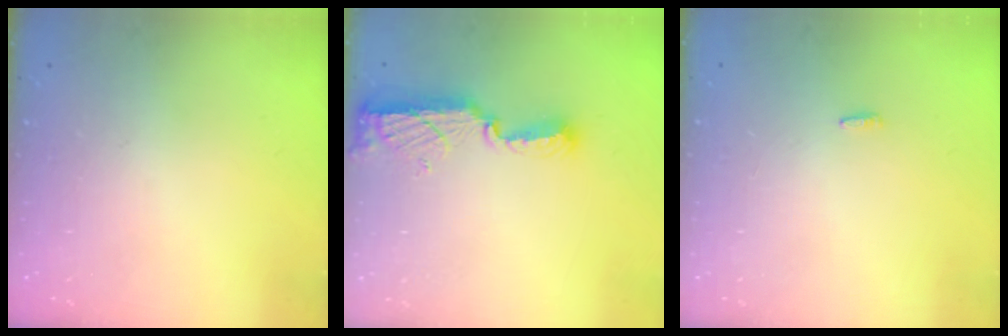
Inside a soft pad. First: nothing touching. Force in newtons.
{"total": 8.5, "press": 8.4, "slide": 0.8}
{"total": 1.8, "press": 1.7, "slide": 0.6}